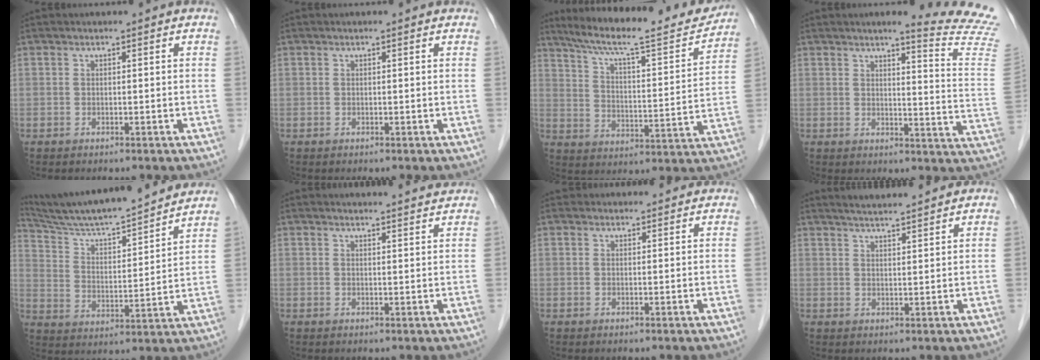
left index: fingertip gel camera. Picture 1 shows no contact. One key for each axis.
{"total": 0.9, "fx": 0.8, "fy": 0.1, "fz": 0.2, "tx": -0.012, "ty": 0.005, "tz": 0.008}
{"total": 20.6, "fx": 18.4, "fy": 1.7, "fz": 9.1, "tx": -0.150, "ty": -0.019, "tz": 0.264}
{"total": 13.6, "fx": 12.7, "fy": -1.6, "fz": 4.5, "tx": -0.053, "ty": -0.109, "tz": 0.123}
{"total": 19.7, "fx": 18.0, "fy": 0.3, "fz": 8.0, "tx": -0.144, "ty": 0.005, "tz": 0.284}
{"total": 6.4, "fx": 6.3, "fy": -0.1, "fz": 1.0, "tx": -0.013, "ty": 0.003, "tz": 0.063}
{"total": 2.8, "fx": 2.6, "fy": 1.0, "fz": -0.1, "tx": 0.003, "ty": 0.017, "tz": 0.030}
{"total": 6.5, "fx": 6.1, "fy": 0.1, "fz": 2.4, "tx": -0.044, "ty": 0.019, "tz": 0.094}